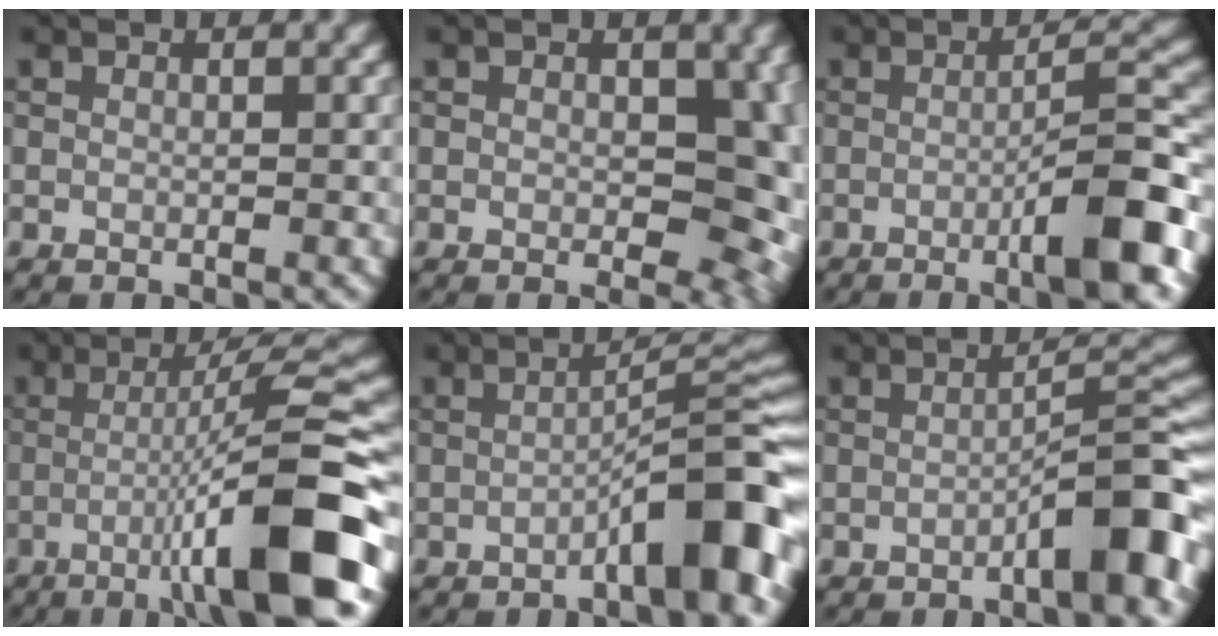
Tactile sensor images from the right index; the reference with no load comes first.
{"total": 8.4, "force": [0.1, 5.3, 6.6], "torque": [-0.055, -0.004, 0.006]}
{"total": 7.7, "force": [-2.9, 1.0, 7.1], "torque": [-0.097, 0.019, -0.055]}
{"total": 11.8, "force": [-3.9, 1.4, 11.1], "torque": [-0.146, 0.026, -0.063]}
{"total": 7.7, "force": [-3.5, 1.3, 6.8], "torque": [-0.087, 0.025, -0.060]}
{"total": 6.3, "force": [-2.9, 0.9, 5.5], "torque": [-0.072, 0.024, -0.051]}